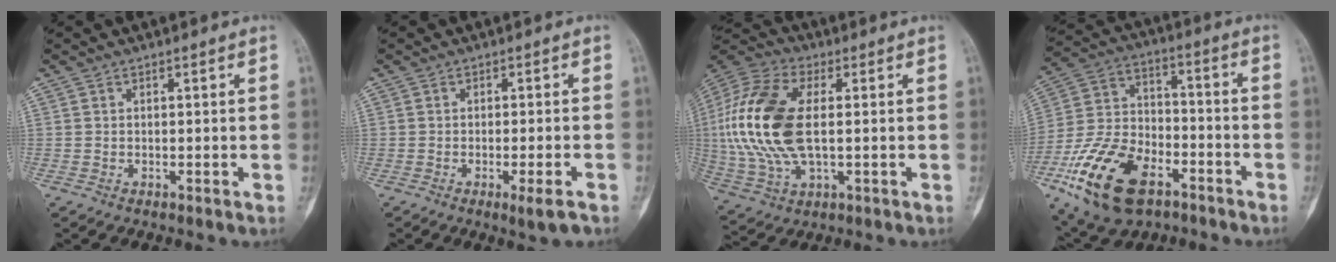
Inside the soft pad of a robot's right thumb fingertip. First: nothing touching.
{"total": 3.9, "force": [-2.2, 0.3, 3.2], "torque": [-0.048, 0.001, -0.031]}
{"total": 20.3, "force": [1.2, 10.9, 17.1], "torque": [-0.382, 0.005, 0.022]}
{"total": 20.7, "force": [-10.7, 11.5, 13.6], "torque": [-0.257, 0.052, -0.188]}